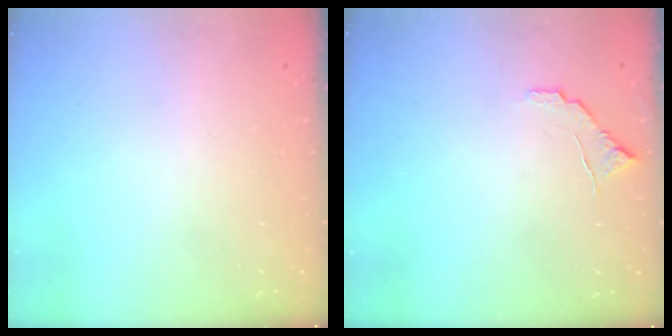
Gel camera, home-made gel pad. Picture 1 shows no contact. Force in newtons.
{"total": 6.2, "press": 6.2, "slide": 0.5}